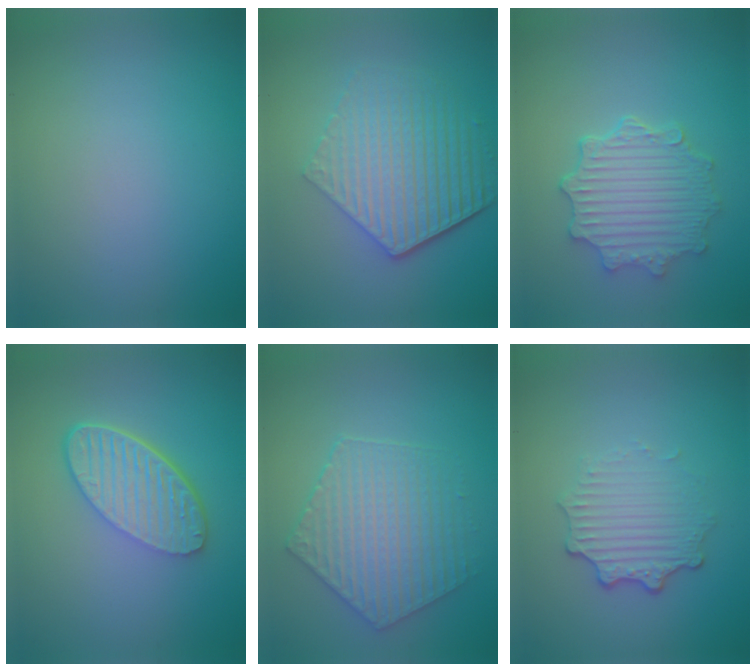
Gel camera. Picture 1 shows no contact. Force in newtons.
{"total": 6.3, "press": 4.6, "slide": 4.4}
{"total": 4.9, "press": 4.0, "slide": 2.9}
{"total": 5.9, "press": 4.2, "slide": 4.1}
{"total": 4.5, "press": 4.1, "slide": 2.0}
{"total": 3.2, "press": 2.5, "slide": 1.9}